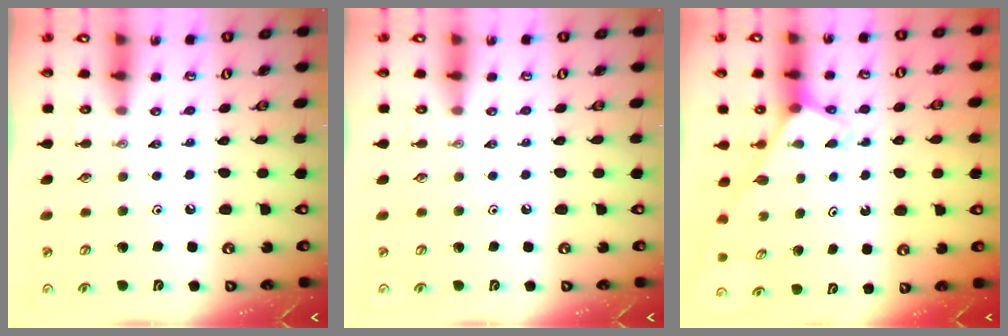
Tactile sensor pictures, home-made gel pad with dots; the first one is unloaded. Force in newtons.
{"total": 0.0}
{"total": 3.2, "press": 3.2, "slide": 0.2}